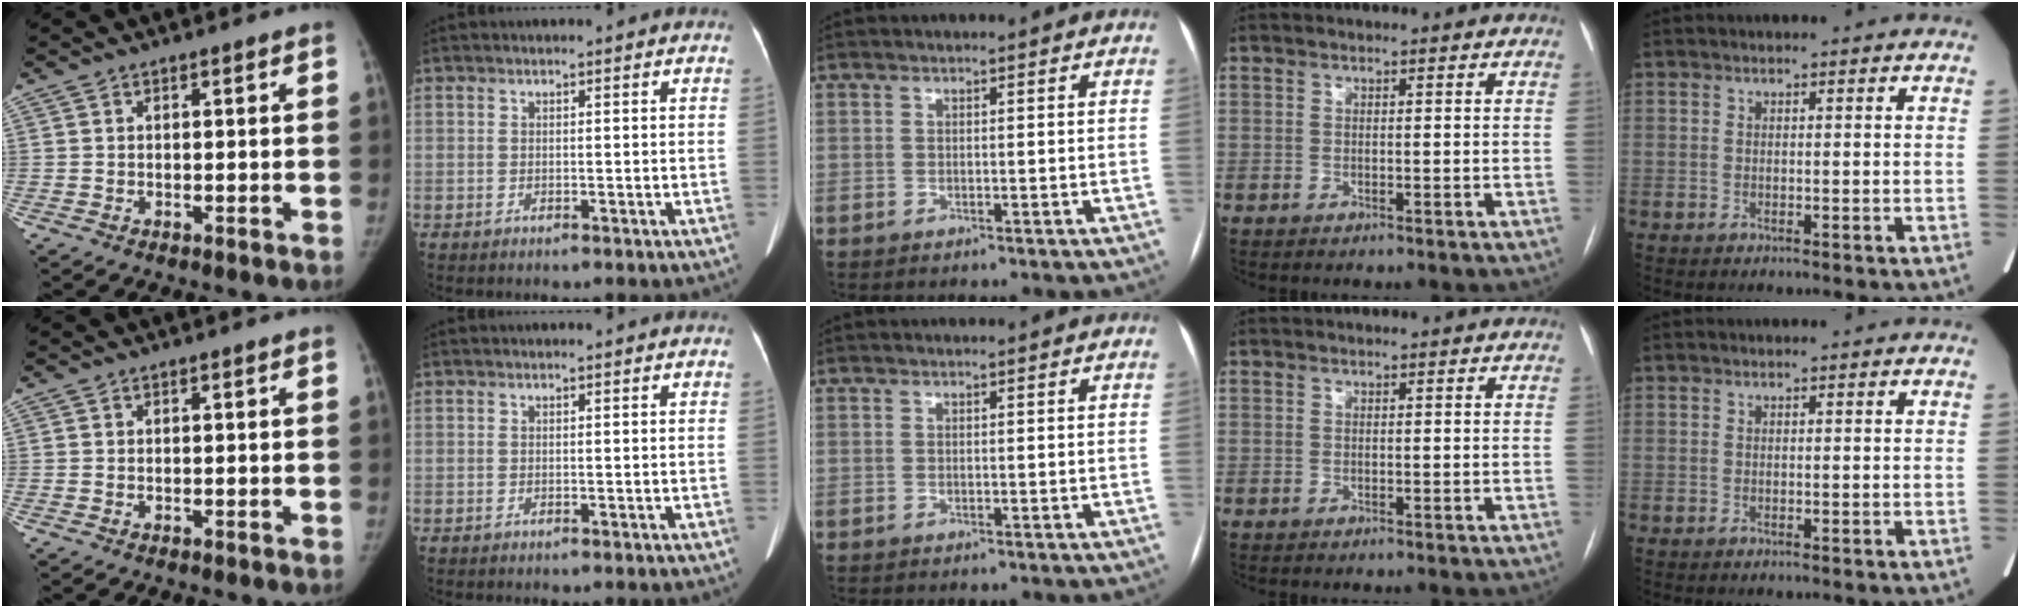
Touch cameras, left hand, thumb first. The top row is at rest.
{}